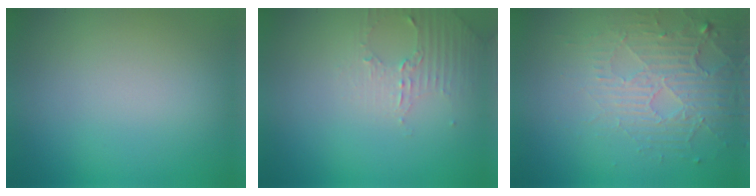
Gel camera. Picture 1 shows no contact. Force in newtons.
{"total": 2.2, "press": 2.1, "slide": 0.6}
{"total": 5.2, "press": 3.4, "slide": 4.0}